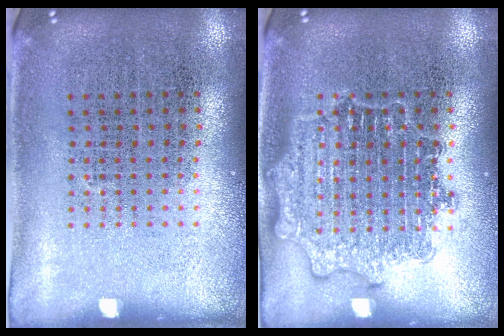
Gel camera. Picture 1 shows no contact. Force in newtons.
{"total": 3.0, "press": 3.0, "slide": 0.4}